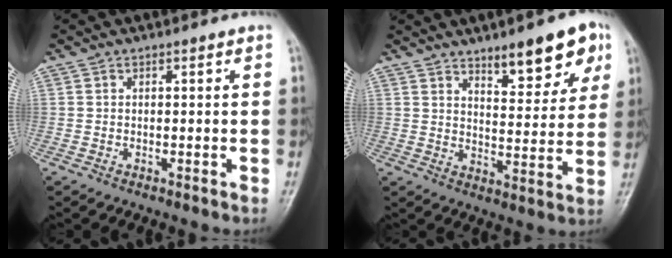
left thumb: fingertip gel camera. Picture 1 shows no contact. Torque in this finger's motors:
{"motor_torque": [0.38, 0.46, 0.35, -0.31, 0.08]}